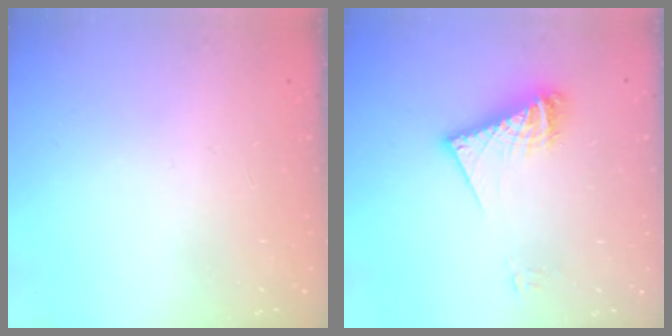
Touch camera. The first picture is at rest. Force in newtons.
{"total": 12.6, "press": 12.5, "slide": 1.0}